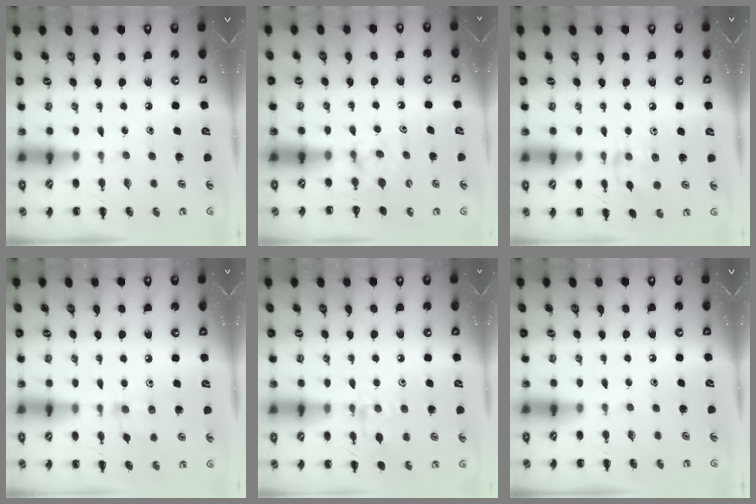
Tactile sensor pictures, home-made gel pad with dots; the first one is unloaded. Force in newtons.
{"total": 5.2, "press": 4.9, "slide": 1.4}
{"total": 7.3, "press": 7.2, "slide": 1.2}
{"total": 5.5, "press": 5.2, "slide": 1.7}
{"total": 8.5, "press": 8.5, "slide": 0.9}
{"total": 0.0}